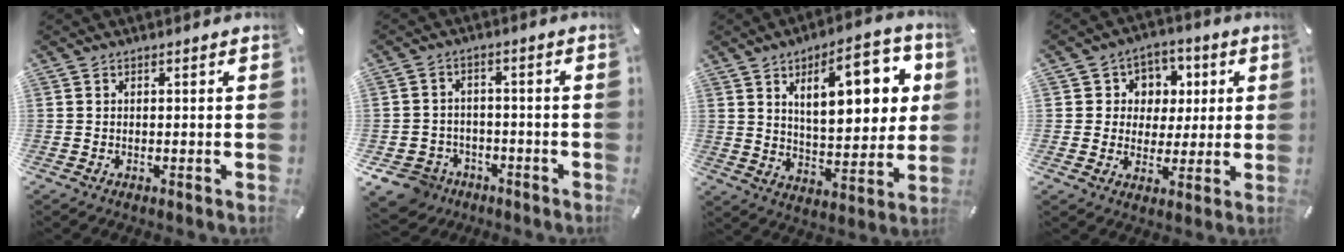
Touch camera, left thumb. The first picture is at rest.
{"total": 7.4, "force": [-4.3, 5.8, 1.8], "torque": [-0.057, 0.030, -0.083]}
{"total": 18.7, "force": [7.3, 8.6, 14.9], "torque": [-0.210, -0.015, 0.113]}
{"total": 8.2, "force": [1.1, 7.9, 1.6], "torque": [-0.020, -0.005, 0.017]}